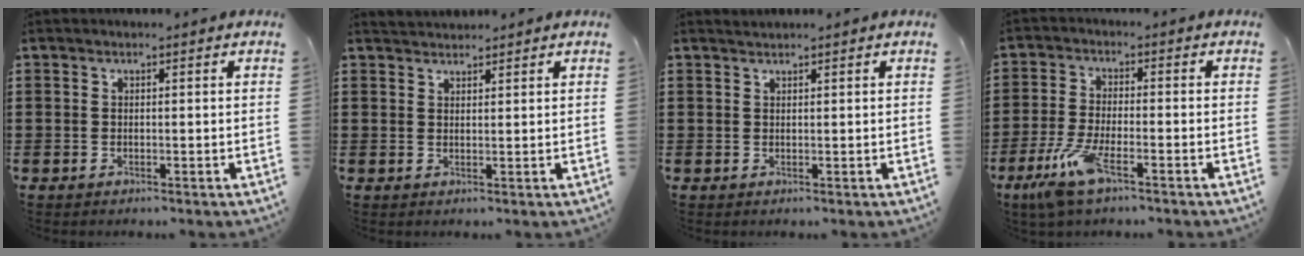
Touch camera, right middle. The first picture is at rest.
{"total": 1.8, "force": [1.8, 0.4, -0.1], "torque": [-0.003, 0.005, 0.035]}
{"total": 0.7, "force": [0.7, 0.0, 0.1], "torque": [-0.003, -0.001, 0.014]}
{"total": 6.8, "force": [-4.1, 1.5, 5.2], "torque": [-0.129, -0.016, -0.080]}